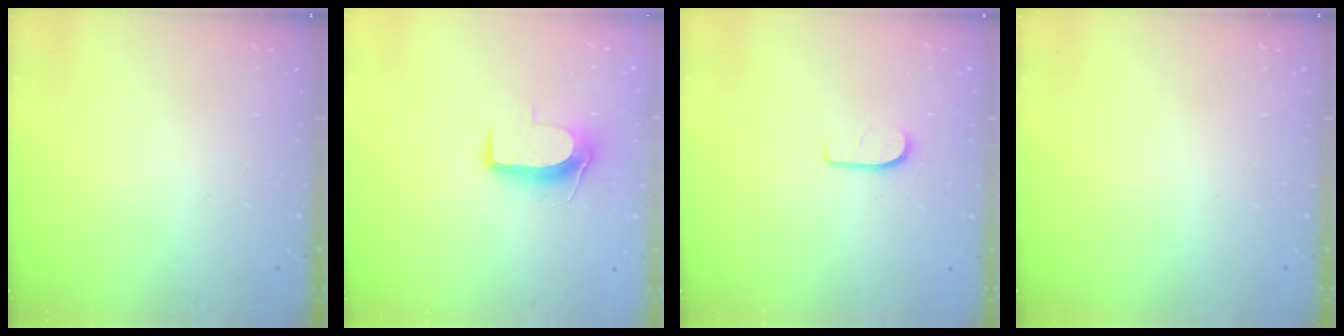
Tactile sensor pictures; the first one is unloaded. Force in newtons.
{"total": 9.1, "press": 9.0, "slide": 1.1}
{"total": 6.3, "press": 6.3, "slide": 0.7}
{"total": 0.0}